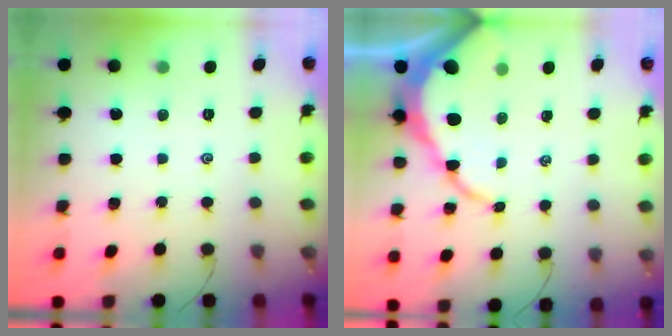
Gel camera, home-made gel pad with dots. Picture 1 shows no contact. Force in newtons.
{"total": 11.2, "press": 11.2, "slide": 1.0}